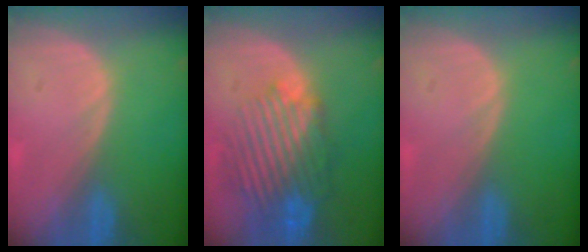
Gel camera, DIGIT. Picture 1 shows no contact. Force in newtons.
{"total": 10.4, "press": 9.3, "slide": 4.6}
{"total": 0.0}